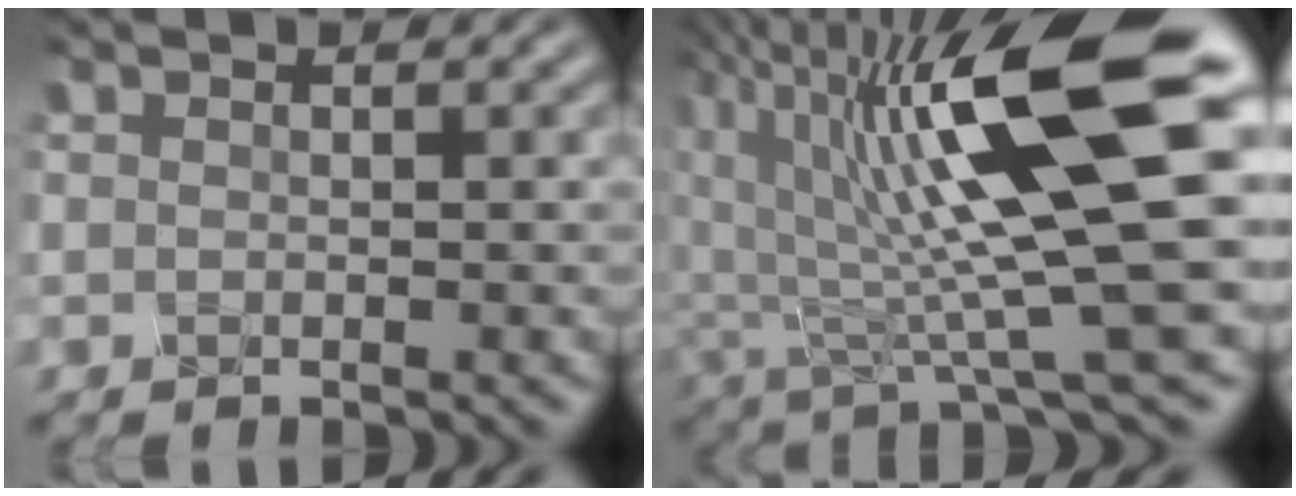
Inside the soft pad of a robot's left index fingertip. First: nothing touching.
{"total": 12.9, "force": [2.5, 2.3, 12.5], "torque": [-0.215, -0.005, 0.061]}